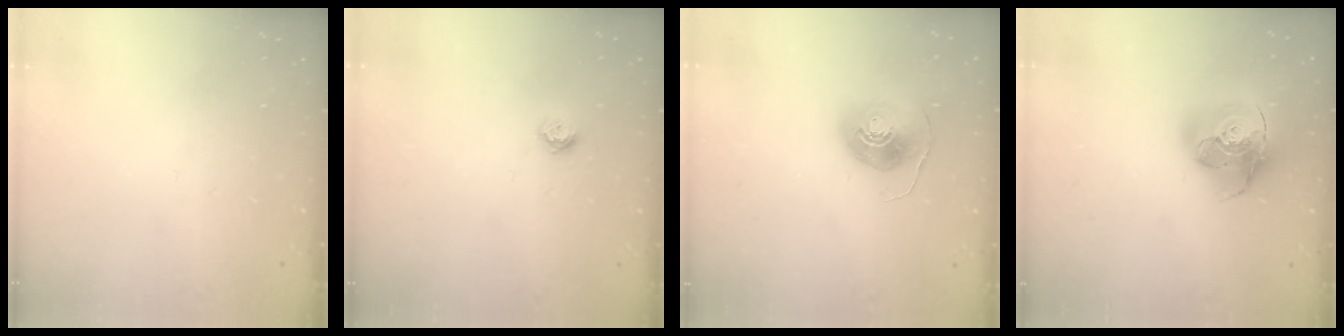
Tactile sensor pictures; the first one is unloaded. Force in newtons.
{"total": 5.8, "press": 5.8, "slide": 0.7}
{"total": 8.3, "press": 8.3, "slide": 0.6}
{"total": 20.1, "press": 20.0, "slide": 2.6}